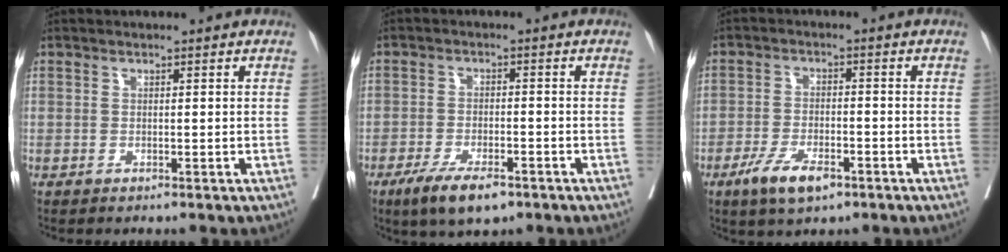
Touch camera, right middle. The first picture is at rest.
{"total": 7.3, "force": [-4.8, 2.3, 5.0], "torque": [-0.089, -0.010, -0.079]}
{"total": 6.4, "force": [-3.8, 2.5, 4.5], "torque": [-0.088, -0.005, -0.063]}